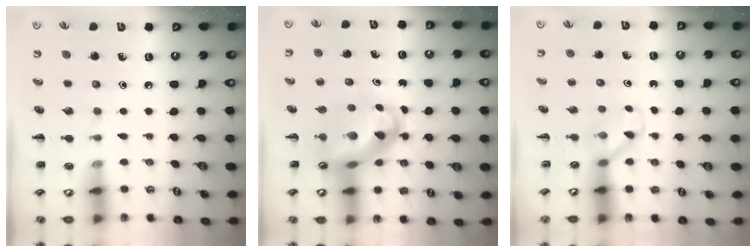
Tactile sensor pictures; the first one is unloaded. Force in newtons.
{"total": 7.3, "press": 6.9, "slide": 2.3}
{"total": 2.8, "press": 2.6, "slide": 0.9}